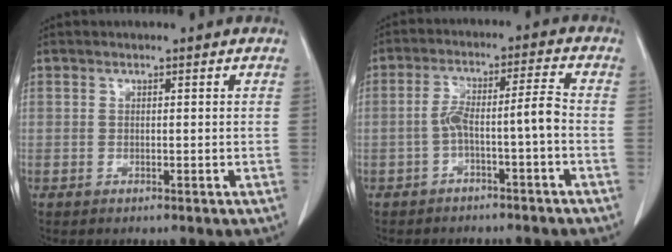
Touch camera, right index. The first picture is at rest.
{"total": 5.8, "force": [-2.4, -0.1, 5.3], "torque": [-0.102, 0.033, -0.036]}